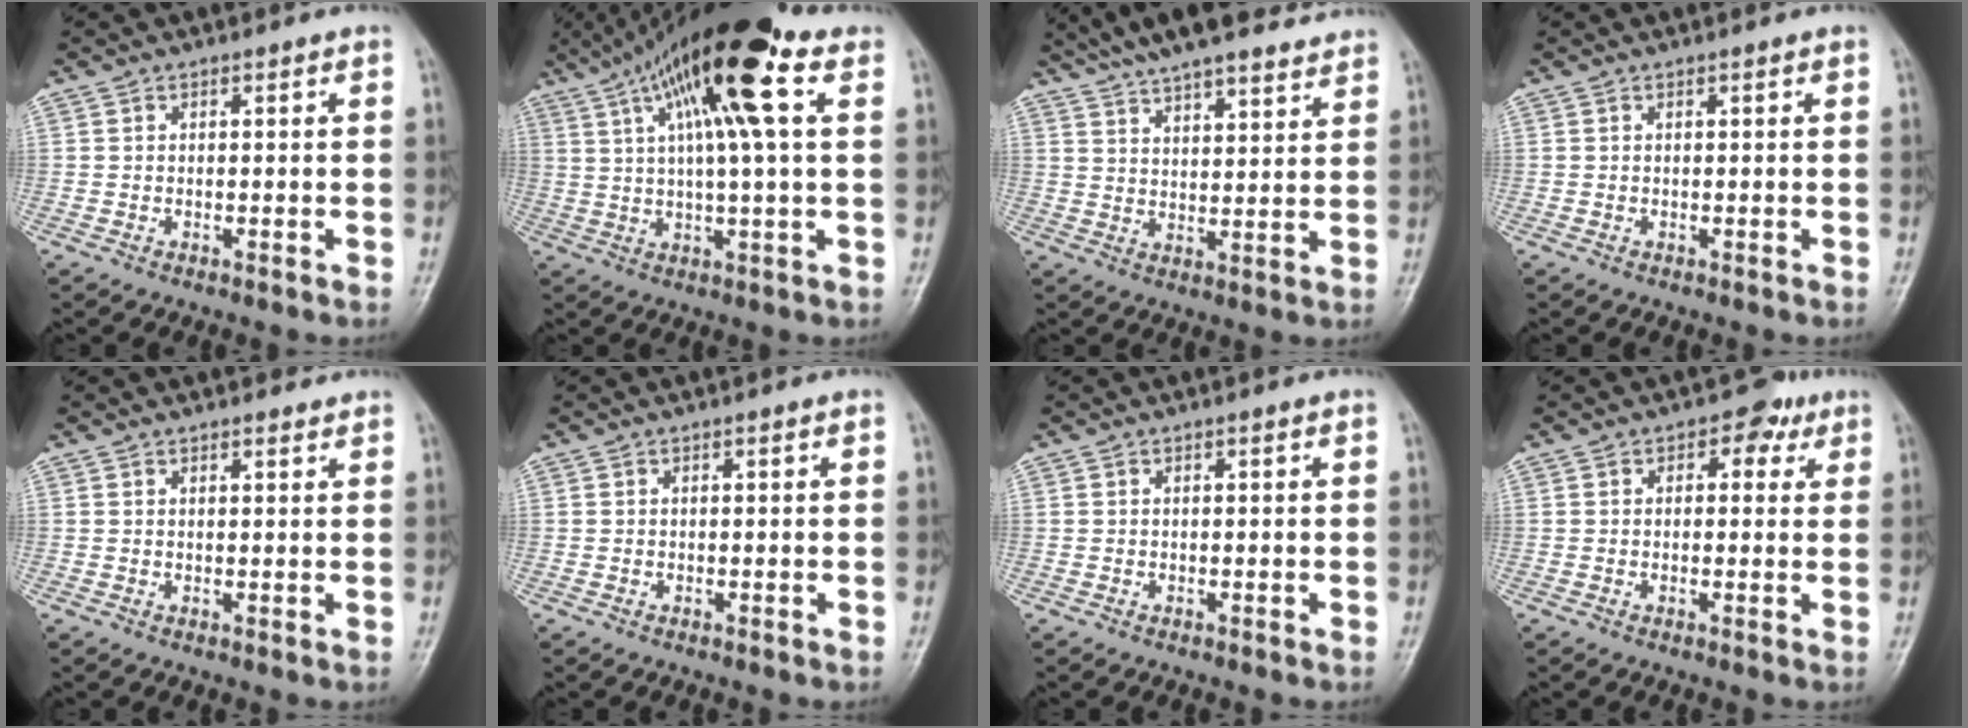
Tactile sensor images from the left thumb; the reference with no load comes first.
{"total": 18.5, "force": [7.2, 4.0, 16.5], "torque": [-0.291, 0.019, 0.112]}
{"total": 17.7, "force": [15.0, 4.1, 8.6], "torque": [-0.121, -0.027, 0.227]}
{"total": 0.0}
{"total": 2.4, "force": [2.1, 0.7, 0.8], "torque": [0.003, -0.006, 0.026]}
{"total": 0.0}
{"total": 0.0}
{"total": 4.0, "force": [1.8, 2.7, 2.4], "torque": [0.000, 0.000, 0.014]}